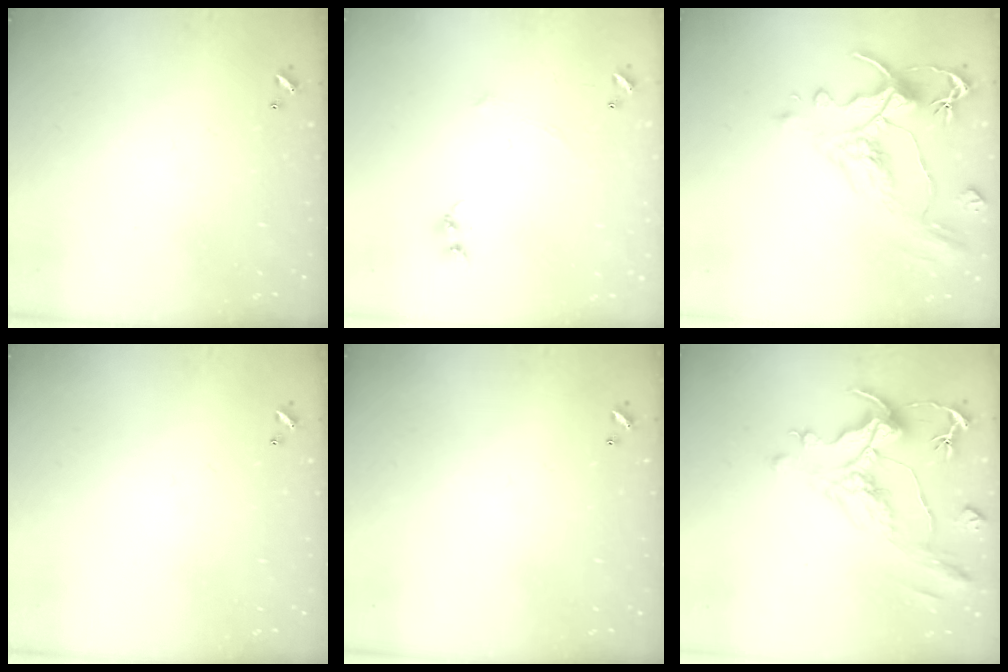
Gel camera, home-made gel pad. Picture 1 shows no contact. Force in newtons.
{"total": 4.8, "press": 4.7, "slide": 0.6}
{"total": 1.6, "press": 0.7, "slide": 1.4}
{"total": 0.0}
{"total": 0.0}
{"total": 1.9, "press": 0.9, "slide": 1.7}